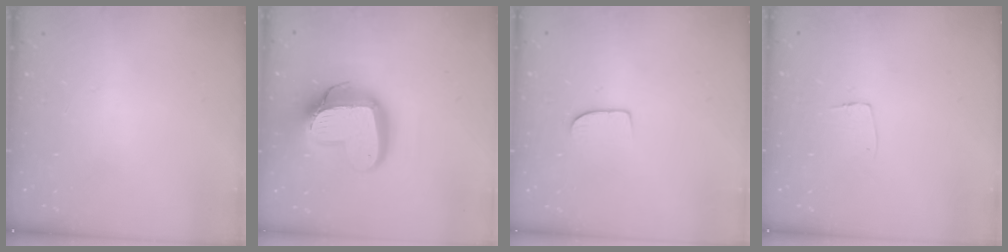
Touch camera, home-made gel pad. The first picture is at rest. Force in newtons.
{"total": 21.9, "press": 21.8, "slide": 2.2}
{"total": 6.5, "press": 6.5, "slide": 0.5}
{"total": 5.4, "press": 5.4, "slide": 0.3}